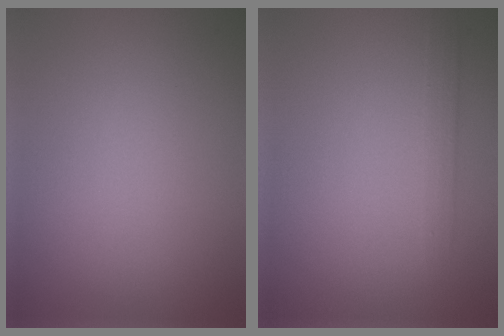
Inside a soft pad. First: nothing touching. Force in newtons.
{"total": 1.6, "press": 1.6, "slide": 0.0}